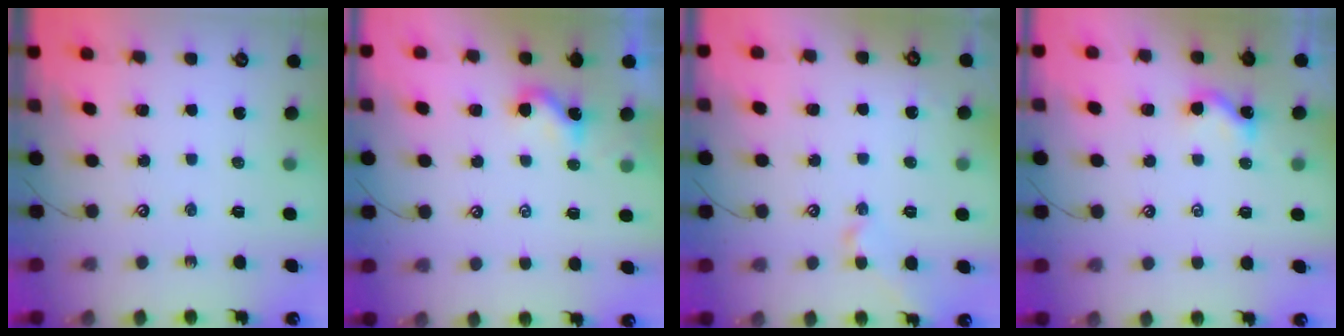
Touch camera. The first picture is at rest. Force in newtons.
{"total": 0.6, "press": 0.4, "slide": 0.5}
{"total": 0.6, "press": 0.6, "slide": 0.1}
{"total": 1.1, "press": 1.0, "slide": 0.4}